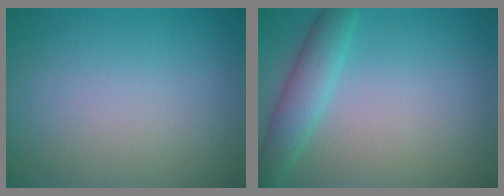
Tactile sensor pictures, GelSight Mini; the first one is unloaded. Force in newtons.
{"total": 3.4, "press": 3.4, "slide": 0.1}